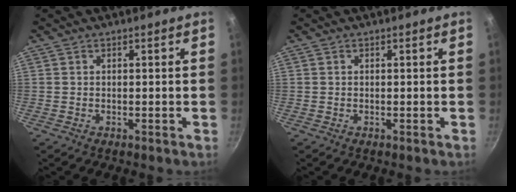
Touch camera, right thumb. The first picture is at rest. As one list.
[{"total": 0.0}]